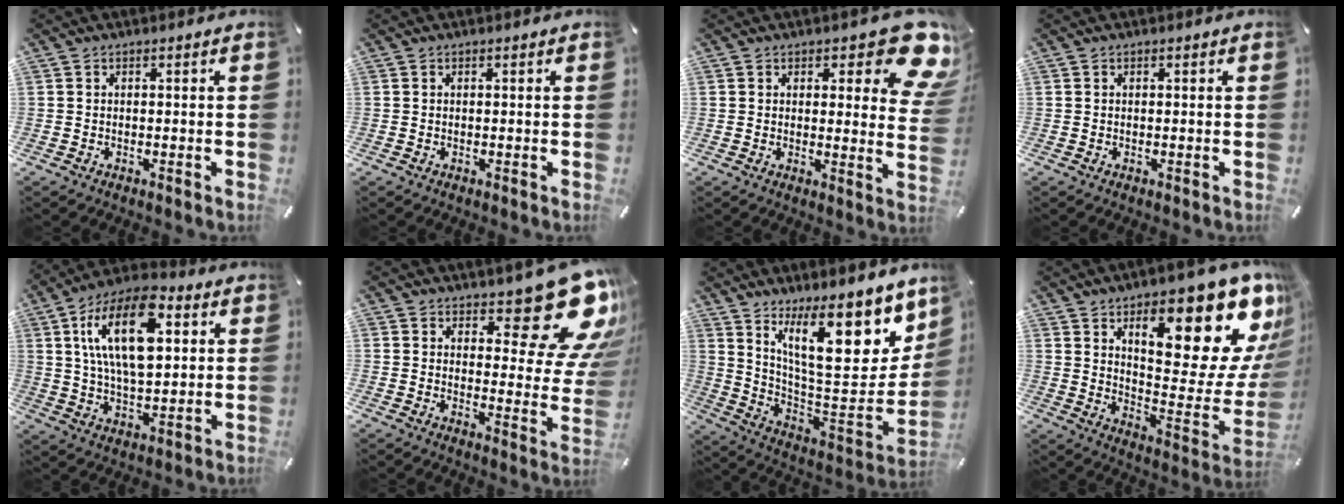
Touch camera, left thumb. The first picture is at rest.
{"total": 0.0}
{"total": 12.7, "force": [7.3, 5.0, 9.1], "torque": [-0.102, -0.056, 0.125]}
{"total": 0.0}
{"total": 18.7, "force": [6.4, 9.5, 14.9], "torque": [-0.286, -0.007, 0.101]}
{"total": 18.7, "force": [11.8, 8.1, 12.0], "torque": [-0.133, -0.097, 0.197]}
{"total": 22.5, "force": [13.4, 8.4, 16.0], "torque": [-0.217, -0.108, 0.221]}
{"total": 23.9, "force": [13.1, 9.5, 17.5], "torque": [-0.215, -0.106, 0.212]}